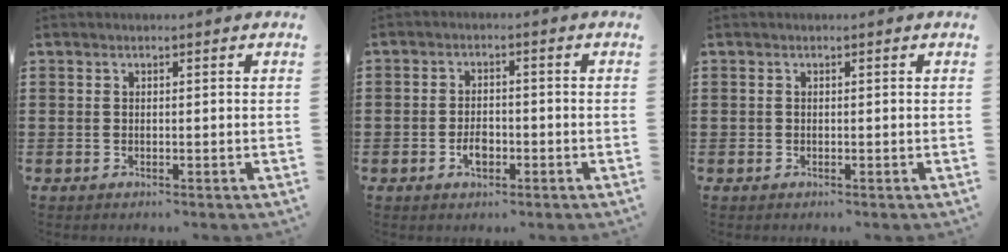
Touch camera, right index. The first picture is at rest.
{"total": 3.0, "force": [-1.2, 1.8, 2.0], "torque": [-0.039, 0.003, -0.021]}
{"total": 0.0}